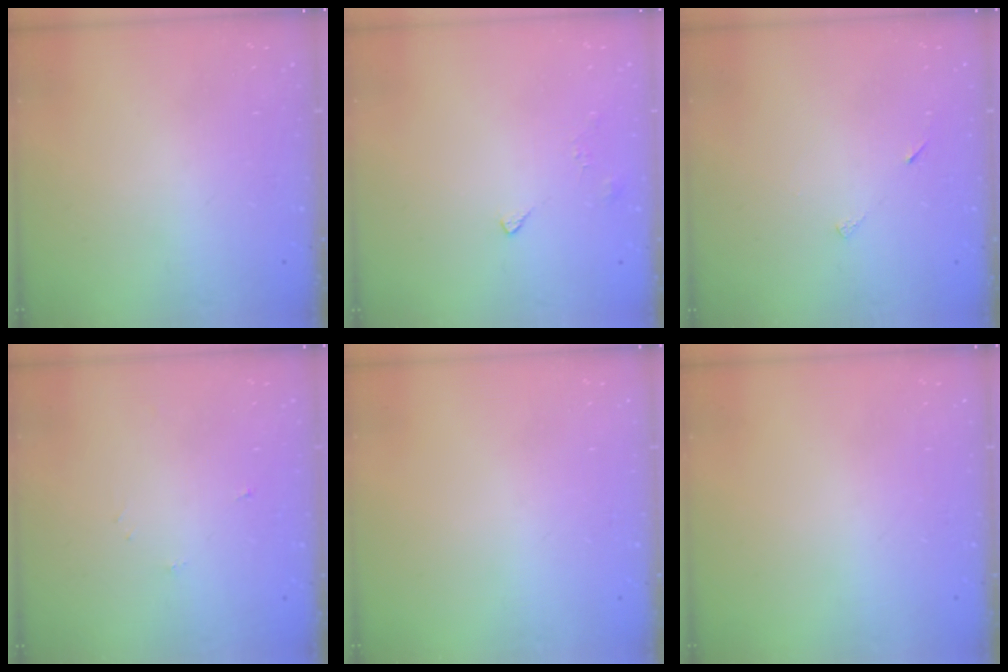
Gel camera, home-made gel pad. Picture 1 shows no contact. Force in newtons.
{"total": 2.6, "press": 2.6, "slide": 0.5}
{"total": 3.9, "press": 3.8, "slide": 0.6}
{"total": 3.2, "press": 3.2, "slide": 0.4}
{"total": 0.0}
{"total": 0.0}